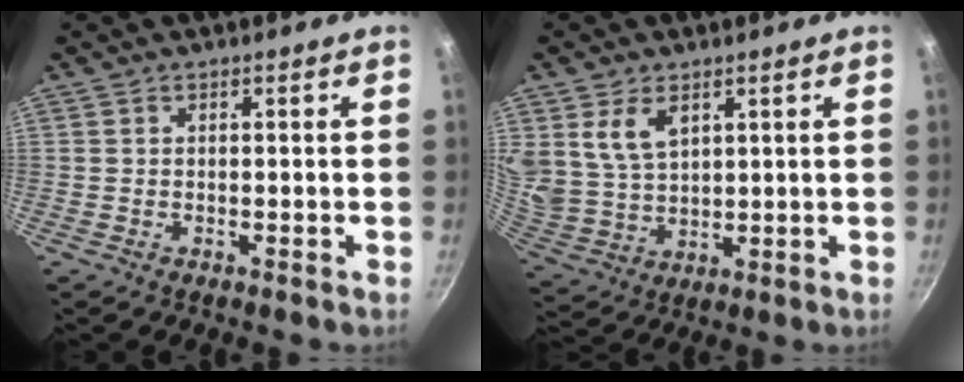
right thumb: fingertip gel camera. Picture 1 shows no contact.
{"total": 9.1, "force": [4.0, 6.0, 5.6], "torque": [-0.092, -0.026, 0.091]}